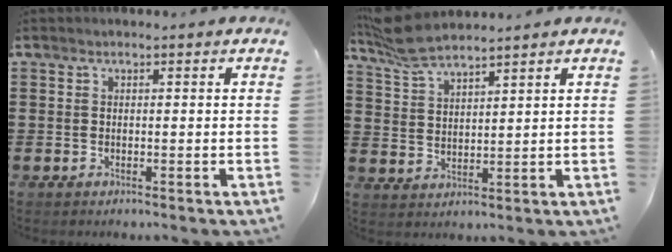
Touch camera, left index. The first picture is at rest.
{"total": 6.4, "force": [5.5, 1.1, 3.0], "torque": [-0.076, -0.006, 0.104]}